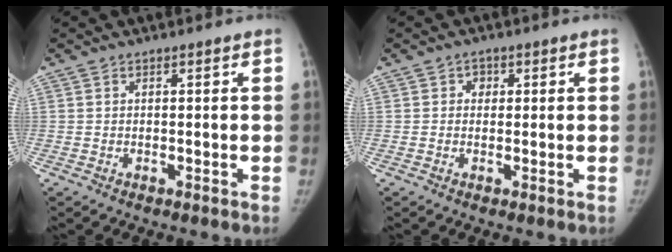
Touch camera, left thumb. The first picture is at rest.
{"total": 1.6, "force": [0.4, 1.5, 0.5], "torque": [0.008, 0.002, 0.000]}